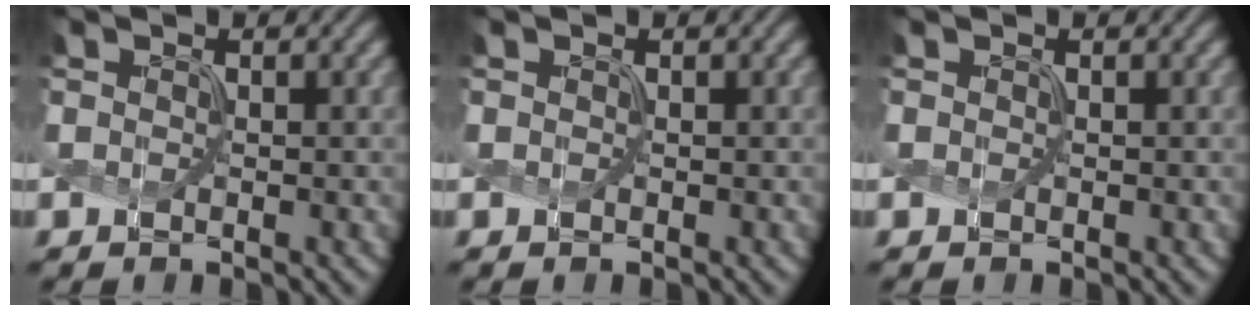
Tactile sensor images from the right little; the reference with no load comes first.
{"total": 0.0}
{"total": 0.0}